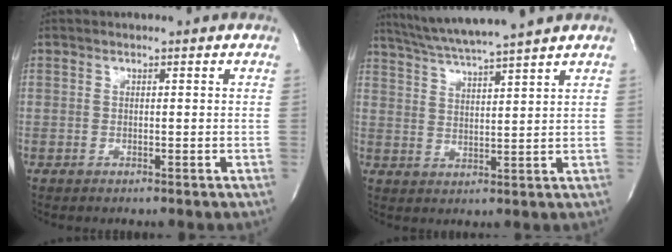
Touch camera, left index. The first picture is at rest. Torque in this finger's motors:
{"motor_torque": [0.17, -0.05, 0.13, 0.04]}